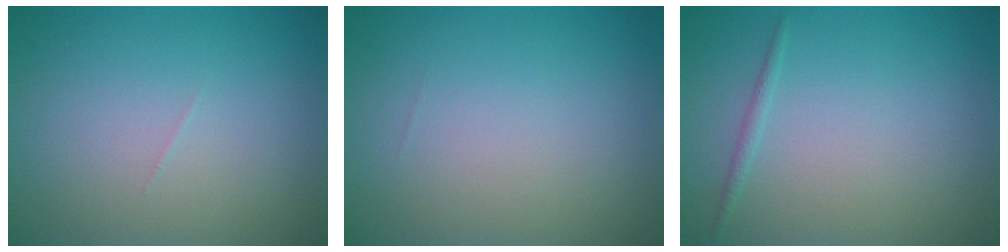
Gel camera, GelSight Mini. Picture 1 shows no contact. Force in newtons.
{"total": 0.0}
{"total": 0.7, "press": 0.7, "slide": 0.0}